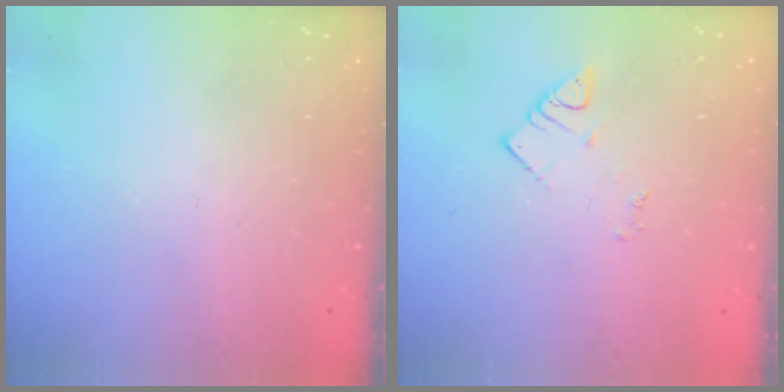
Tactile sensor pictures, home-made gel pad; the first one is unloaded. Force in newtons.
{"total": 2.7, "press": 2.7, "slide": 0.4}